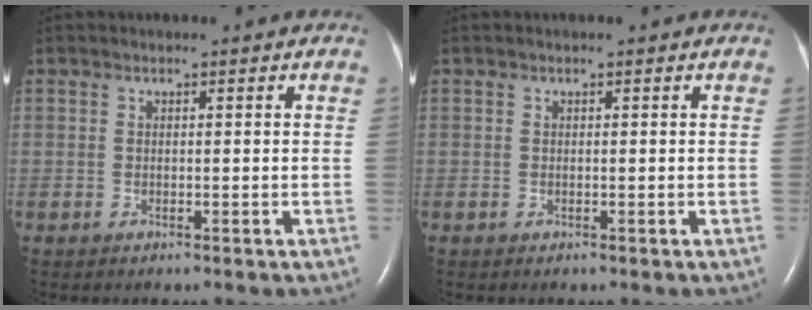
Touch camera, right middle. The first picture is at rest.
{"total": 0.0}